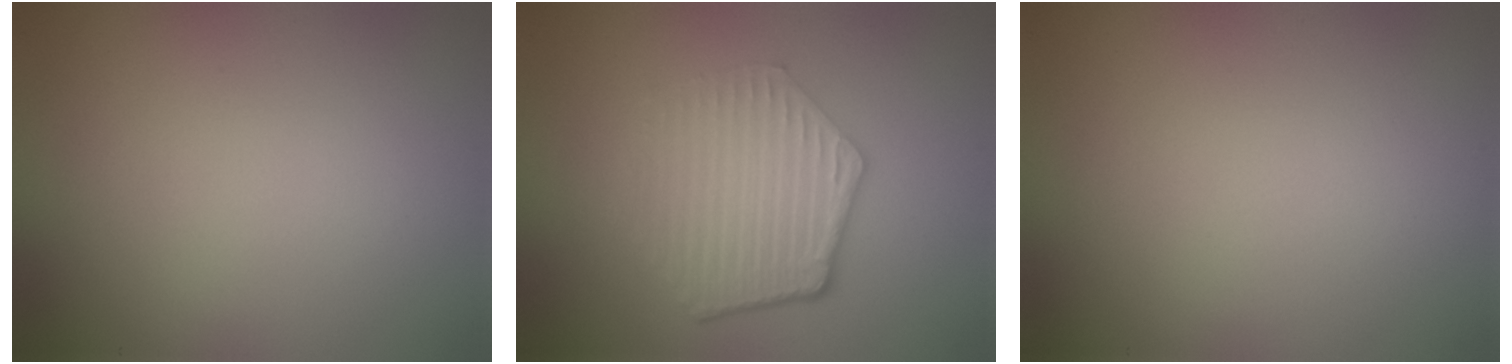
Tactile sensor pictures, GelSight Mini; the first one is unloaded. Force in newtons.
{"total": 4.5, "press": 3.3, "slide": 3.0}
{"total": 0.0}